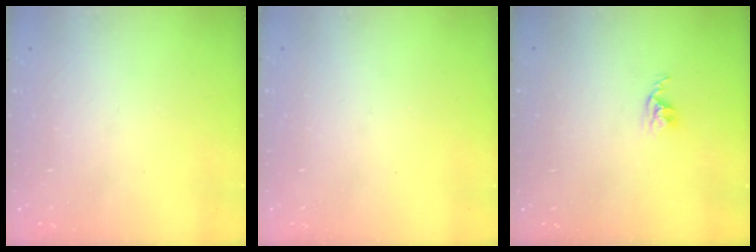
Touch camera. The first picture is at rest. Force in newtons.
{"total": 0.0}
{"total": 2.7, "press": 2.7, "slide": 0.4}